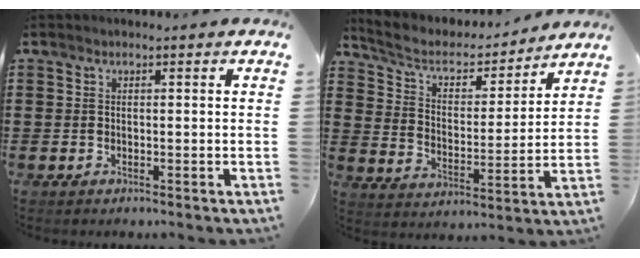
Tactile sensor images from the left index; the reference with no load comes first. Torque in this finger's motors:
{"motor_torque": [1.04, -1.10, 0.01, -0.03]}